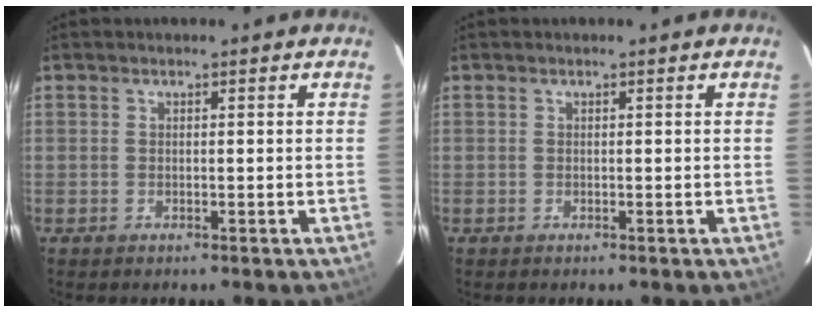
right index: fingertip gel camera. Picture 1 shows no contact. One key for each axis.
{"total": 0.0}